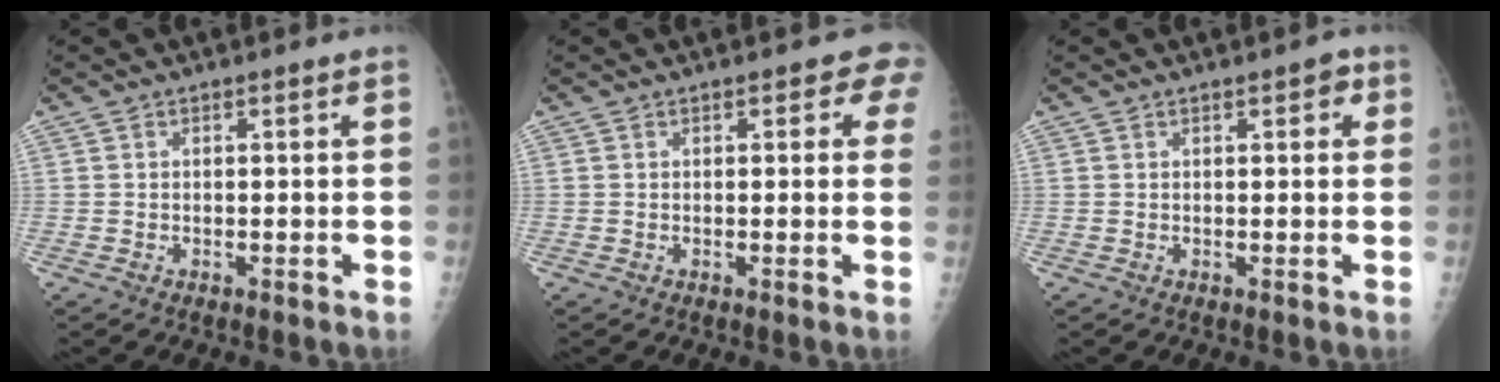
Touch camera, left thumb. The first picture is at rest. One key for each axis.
{"total": 3.4, "fx": 1.6, "fy": 1.8, "fz": 2.4, "tx": 0.005, "ty": 0.000, "tz": 0.008}
{"total": 2.3, "fx": 1.0, "fy": 1.1, "fz": 1.8, "tx": -0.009, "ty": 0.001, "tz": 0.009}